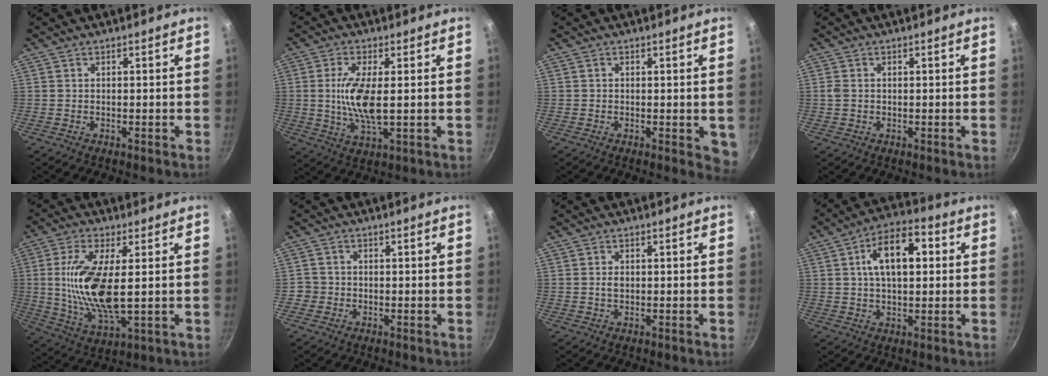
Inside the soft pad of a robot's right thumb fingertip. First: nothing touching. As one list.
[{"total": 9.3, "force": [0.5, 3.1, 8.8], "torque": [-0.181, -0.009, 0.010]}, {"total": 3.6, "force": [-0.5, 1.9, 3.0], "torque": [-0.024, -0.002, -0.006]}, {"total": 1.7, "force": [0.2, 1.3, 1.1], "torque": [-0.024, 0.002, 0.004]}, {"total": 15.0, "force": [1.3, 5.6, 13.8], "torque": [-0.278, -0.014, 0.028]}, {"total": 2.1, "force": [-0.8, 1.9, 0.2], "torque": [0.006, 0.012, -0.016]}, {"total": 1.4, "force": [0.0, 0.9, 1.0], "torque": [-0.015, 0.004, 0.000]}, {"total": 12.5, "force": [2.5, 6.7, 10.2], "torque": [-0.140, 0.020, 0.030]}]